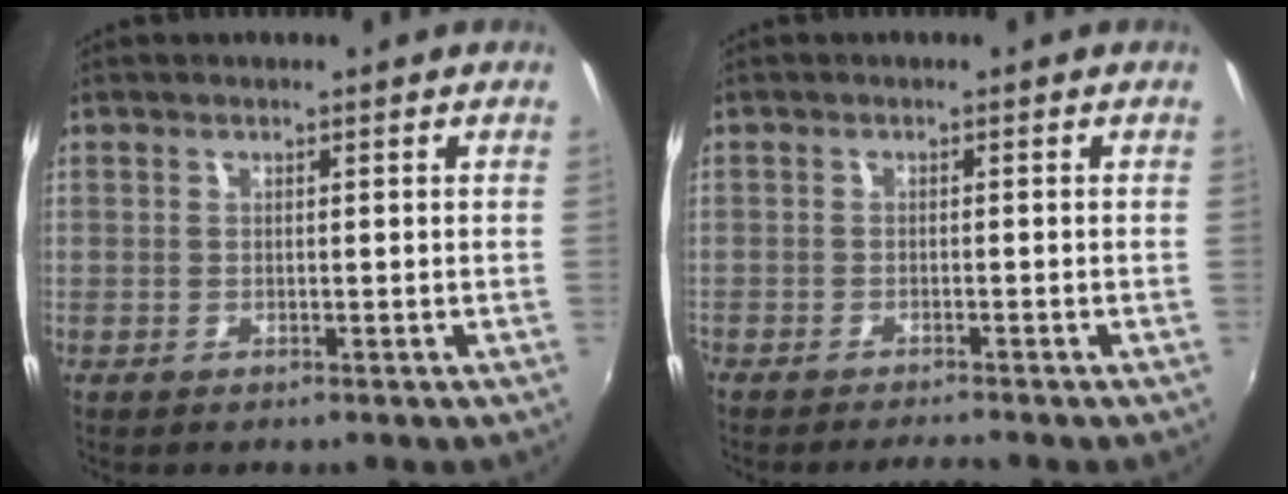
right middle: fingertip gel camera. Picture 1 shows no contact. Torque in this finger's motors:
{"motor_torque": [0.37, -0.40, 0.12, 0.06]}